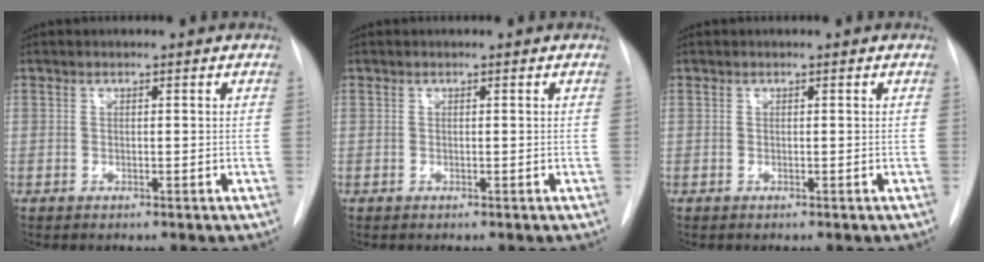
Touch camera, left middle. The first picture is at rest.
{"total": 0.0}
{"total": 0.0}